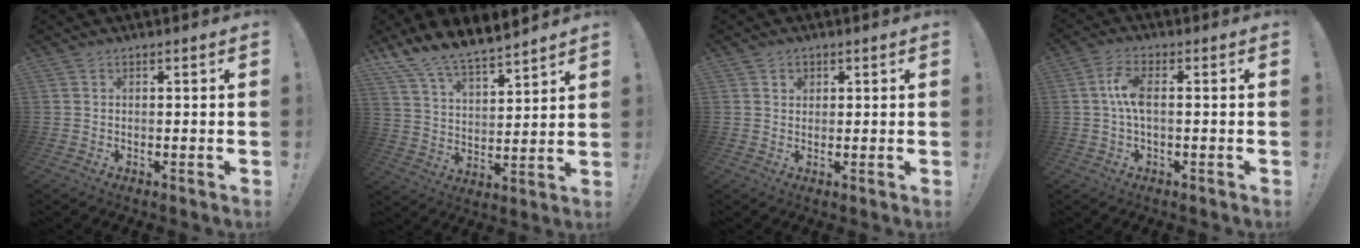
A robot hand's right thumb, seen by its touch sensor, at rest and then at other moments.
{"total": 10.6, "force": [10.0, 2.0, 2.9], "torque": [-0.075, -0.081, 0.183]}
{"total": 1.8, "force": [0.9, 1.5, 0.4], "torque": [0.006, -0.005, 0.013]}
{"total": 6.9, "force": [0.1, 2.5, 6.4], "torque": [-0.132, 0.004, 0.003]}